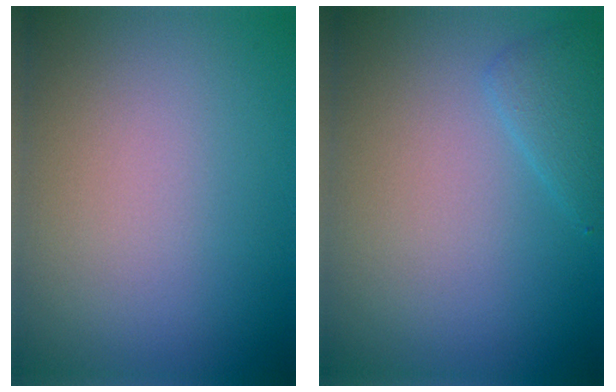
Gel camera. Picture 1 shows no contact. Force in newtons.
{"total": 1.7, "press": 1.7, "slide": 0.1}